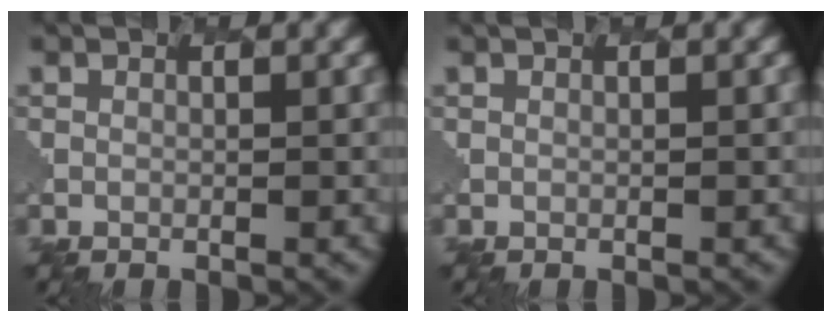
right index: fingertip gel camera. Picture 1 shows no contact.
{"total": 1.9, "force": [0.4, 1.1, 1.6], "torque": [-0.009, 0.015, -0.001]}